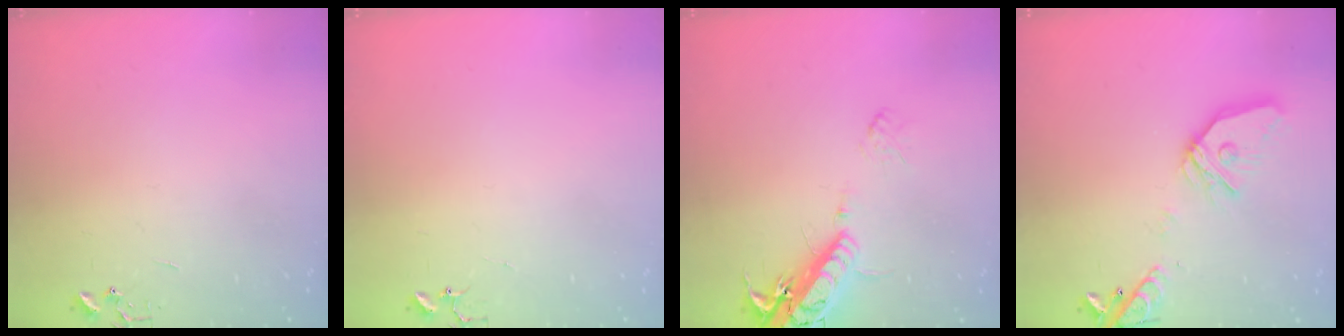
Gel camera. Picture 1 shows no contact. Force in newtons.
{"total": 3.7, "press": 3.7, "slide": 0.3}
{"total": 16.4, "press": 15.9, "slide": 3.8}
{"total": 17.0, "press": 16.8, "slide": 2.6}